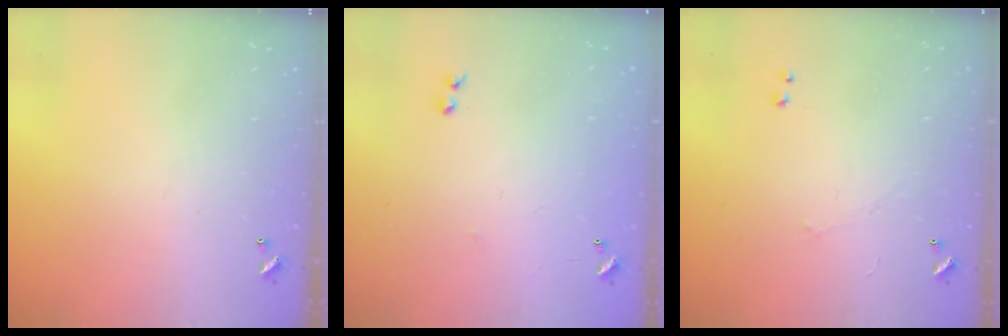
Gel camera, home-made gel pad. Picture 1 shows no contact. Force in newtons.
{"total": 7.7, "press": 7.6, "slide": 0.7}
{"total": 1.0, "press": 0.9, "slide": 0.5}